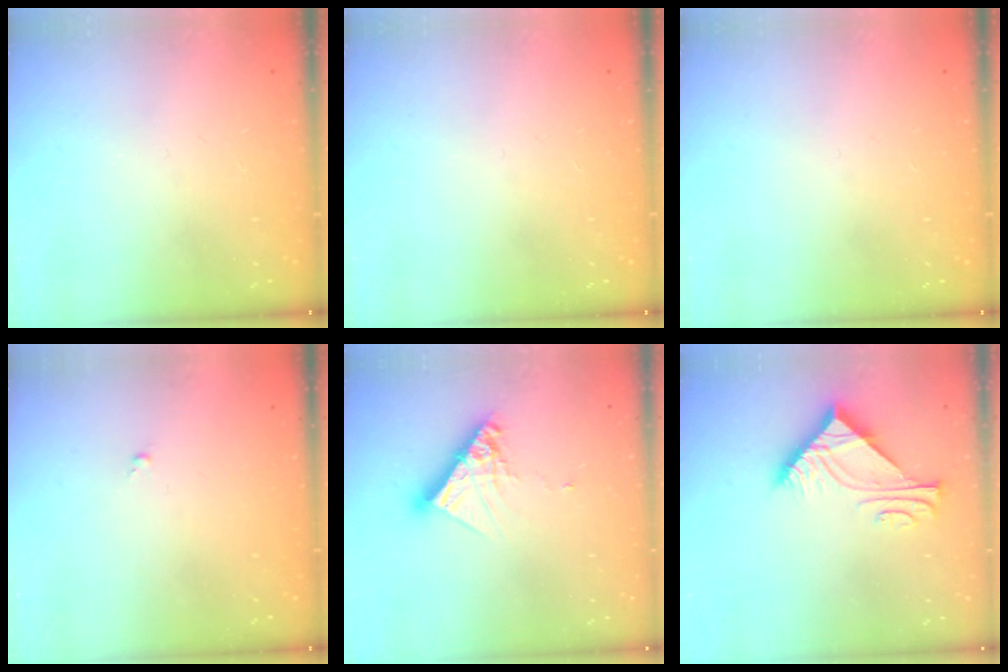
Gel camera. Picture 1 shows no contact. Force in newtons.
{"total": 0.0}
{"total": 0.0}
{"total": 0.0}
{"total": 10.1, "press": 10.1, "slide": 0.9}
{"total": 9.4, "press": 9.4, "slide": 0.8}